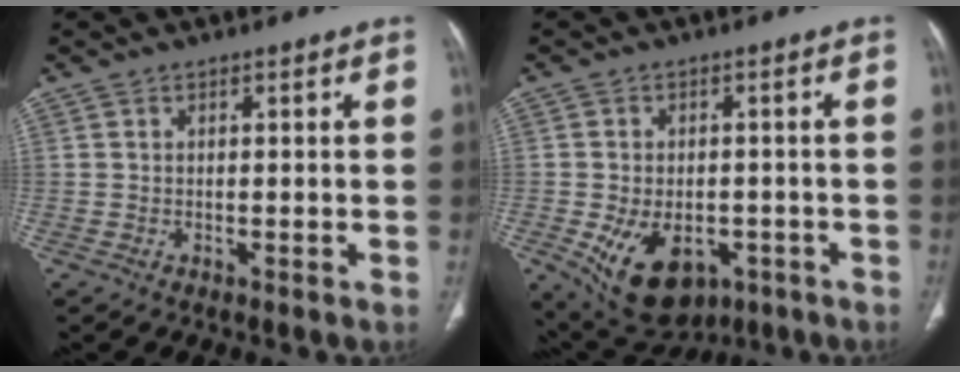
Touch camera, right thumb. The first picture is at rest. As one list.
[{"total": 13.2, "force": [-5.1, 8.7, 8.5], "torque": [-0.131, 0.006, -0.058]}]